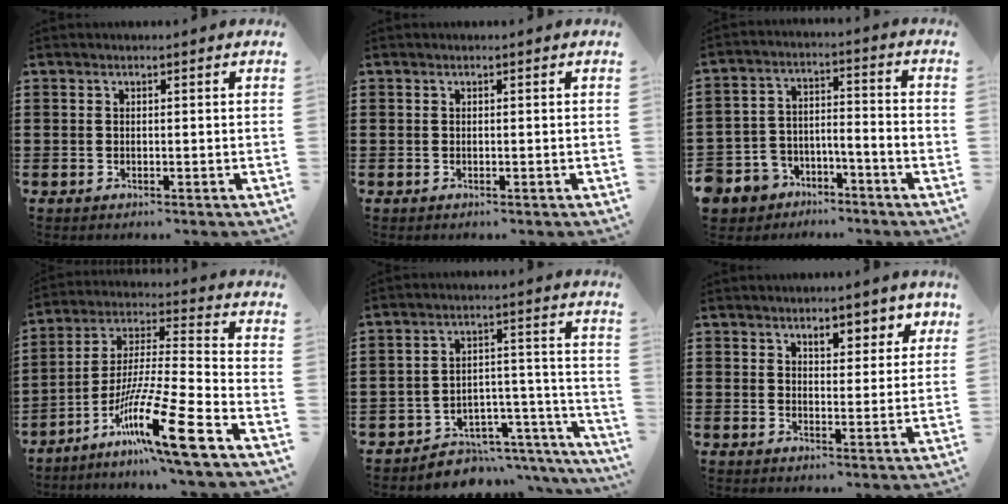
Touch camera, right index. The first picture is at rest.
{"total": 0.0}
{"total": 5.4, "force": [-5.2, 1.5, 0.2], "torque": [-0.036, -0.001, -0.114]}
{"total": 14.7, "force": [-9.3, 0.6, 11.4], "torque": [-0.218, 0.001, -0.174]}
{"total": 4.7, "force": [-3.9, 2.6, 0.8], "torque": [-0.021, 0.010, -0.077]}
{"total": 4.3, "force": [3.0, 2.2, 2.2], "torque": [-0.031, -0.002, 0.047]}